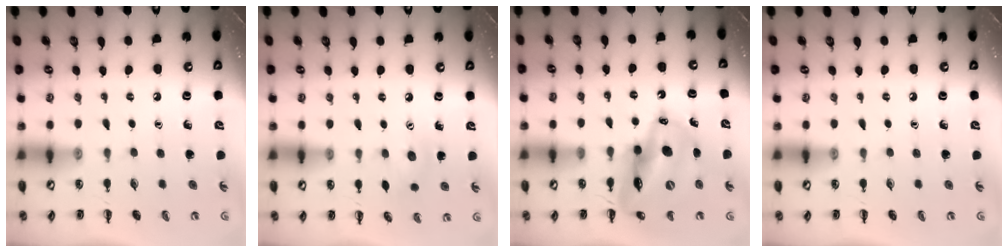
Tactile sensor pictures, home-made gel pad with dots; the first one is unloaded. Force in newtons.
{"total": 6.2, "press": 6.1, "slide": 1.1}
{"total": 16.7, "press": 16.1, "slide": 4.6}
{"total": 0.0}